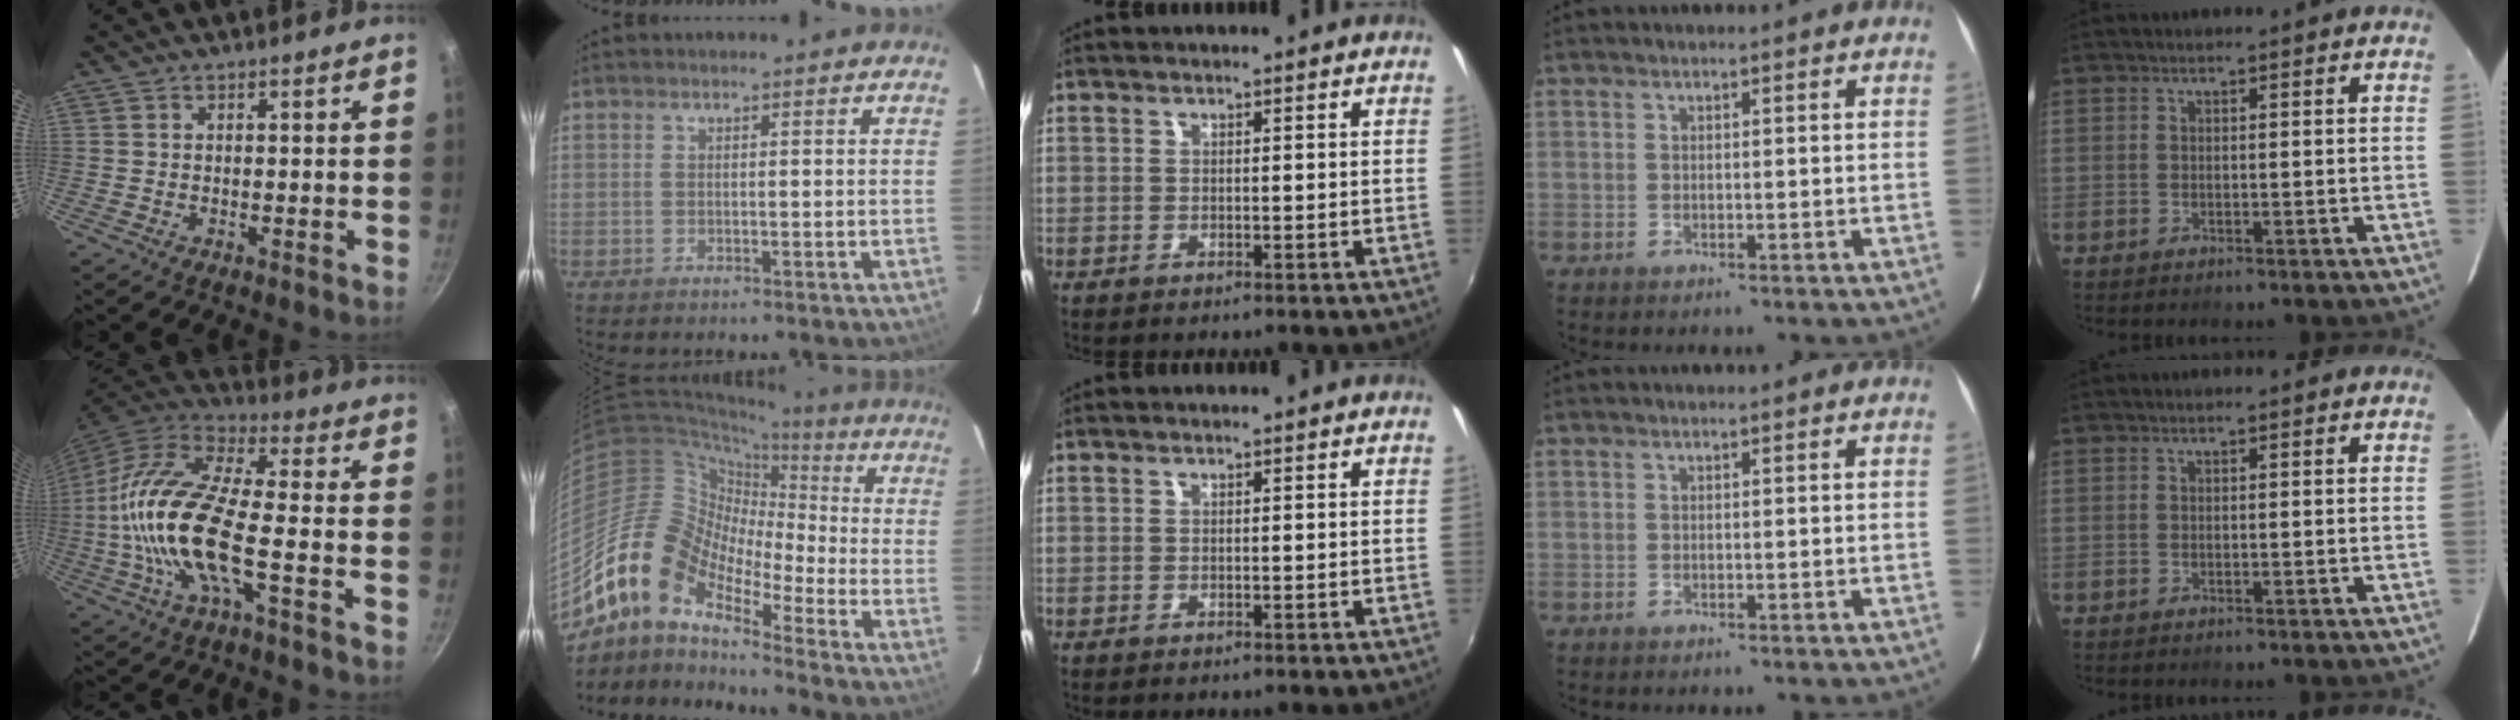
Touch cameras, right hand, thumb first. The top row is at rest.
{"thumb": {"total": 19.4, "force": [-3.7, 6.6, 17.9], "torque": [-0.357, 0.033, -0.088]}, "index": {"total": 15.3, "force": [-10.4, 6.6, 9.0], "torque": [-0.149, 0.003, -0.219]}}